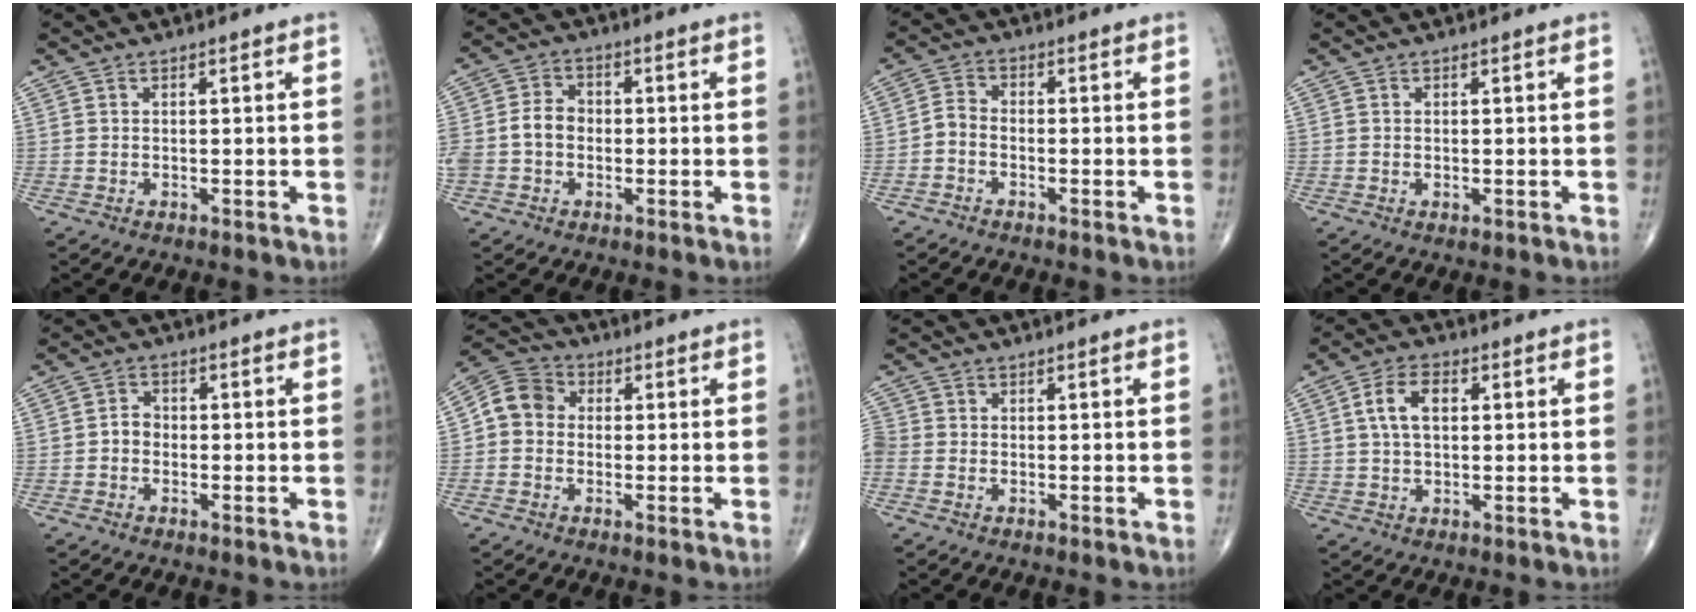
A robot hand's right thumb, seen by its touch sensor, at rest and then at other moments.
{"total": 7.1, "force": [-1.0, 5.6, 4.3], "torque": [-0.081, 0.026, -0.023]}
{"total": 3.1, "force": [-1.5, 2.1, 1.8], "torque": [-0.032, 0.018, -0.039]}
{"total": 0.7, "force": [-0.1, 0.4, 0.6], "torque": [-0.012, -0.002, -0.001]}
{"total": 2.6, "force": [-0.8, 2.2, 1.3], "torque": [-0.011, 0.010, -0.022]}
{"total": 7.3, "force": [-0.1, 6.3, 3.6], "torque": [-0.050, 0.025, -0.019]}
{"total": 3.9, "force": [-1.0, 3.2, 2.0], "torque": [-0.060, 0.006, -0.024]}
{"total": 6.6, "force": [1.3, 3.9, 5.2], "torque": [-0.091, 0.010, 0.021]}